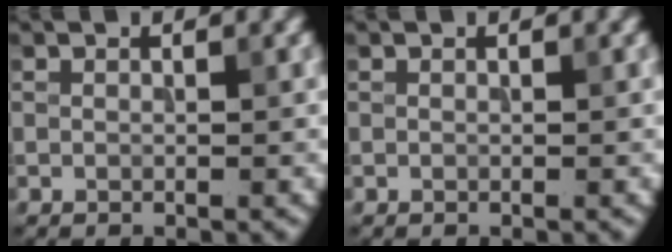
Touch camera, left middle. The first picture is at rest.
{"total": 0.0}